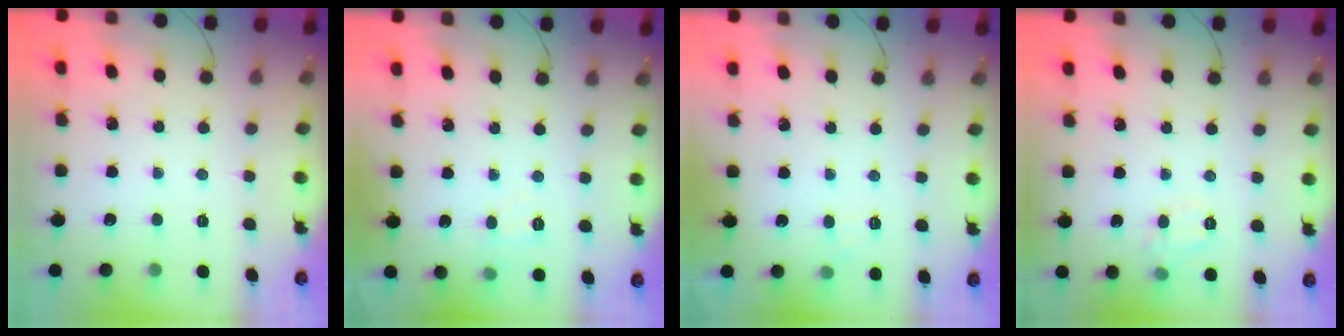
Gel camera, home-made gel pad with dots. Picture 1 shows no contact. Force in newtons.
{"total": 4.8, "press": 4.5, "slide": 1.7}
{"total": 4.3, "press": 4.2, "slide": 1.0}
{"total": 7.7, "press": 7.6, "slide": 1.1}